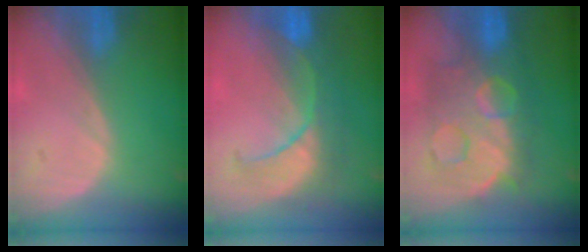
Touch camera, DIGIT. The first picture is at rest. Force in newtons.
{"total": 8.3, "press": 8.3, "slide": 0.7}
{"total": 11.9, "press": 11.8, "slide": 1.3}